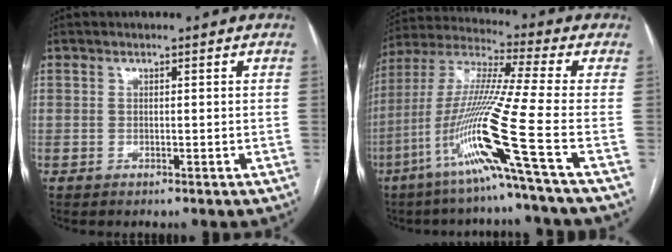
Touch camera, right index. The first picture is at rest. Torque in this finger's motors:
{"motor_torque": [2.14, 0.00, 1.05, 0.21]}